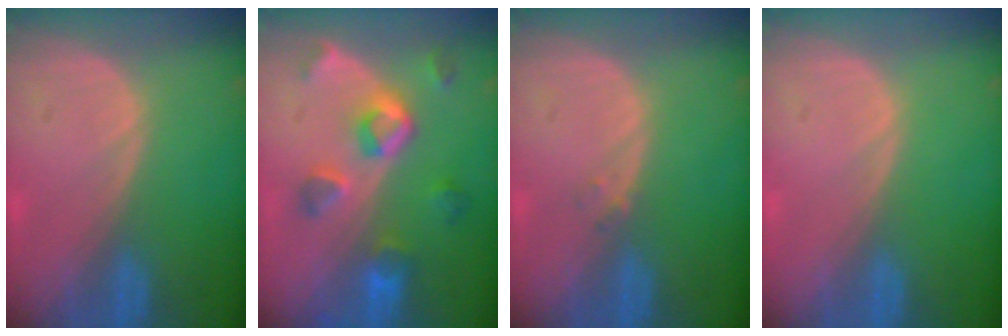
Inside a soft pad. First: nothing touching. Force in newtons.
{"total": 7.8, "press": 7.0, "slide": 3.4}
{"total": 0.9, "press": 0.9, "slide": 0.2}
{"total": 0.0}